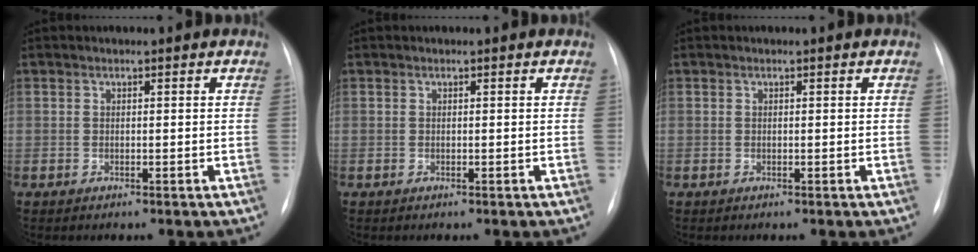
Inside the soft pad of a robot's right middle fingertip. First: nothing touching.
{"total": 0.0}
{"total": 0.0}